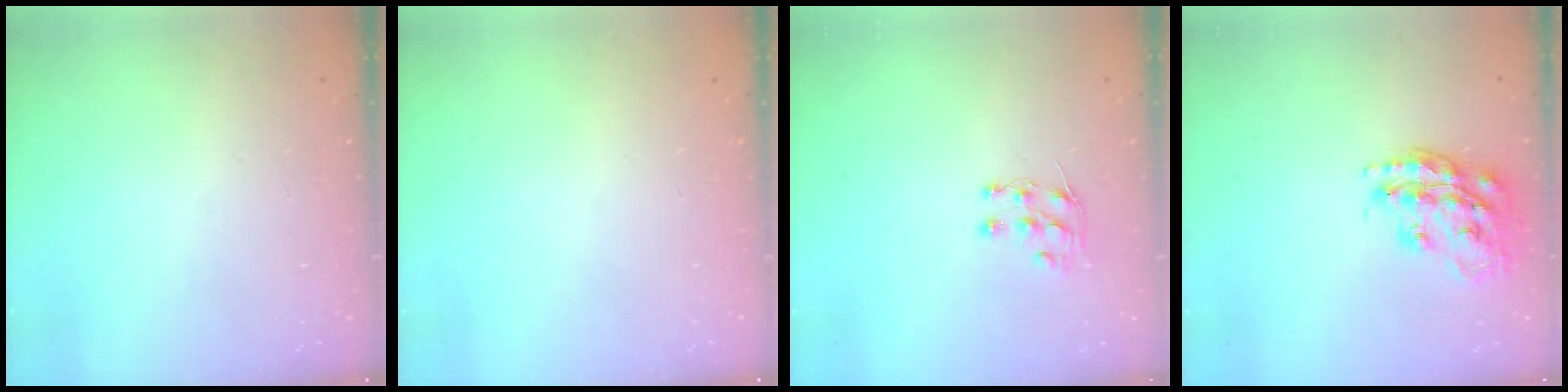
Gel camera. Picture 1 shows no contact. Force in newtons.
{"total": 0.0}
{"total": 5.9, "press": 5.9, "slide": 0.5}
{"total": 18.1, "press": 18.0, "slide": 1.4}